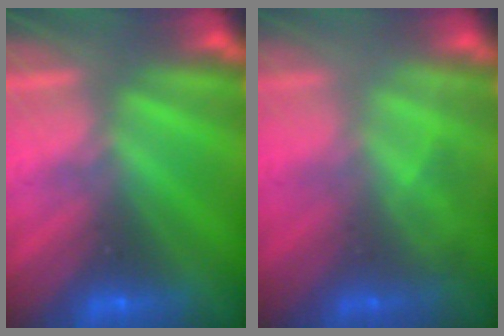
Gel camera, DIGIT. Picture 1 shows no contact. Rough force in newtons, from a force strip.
{"total": 2.4}